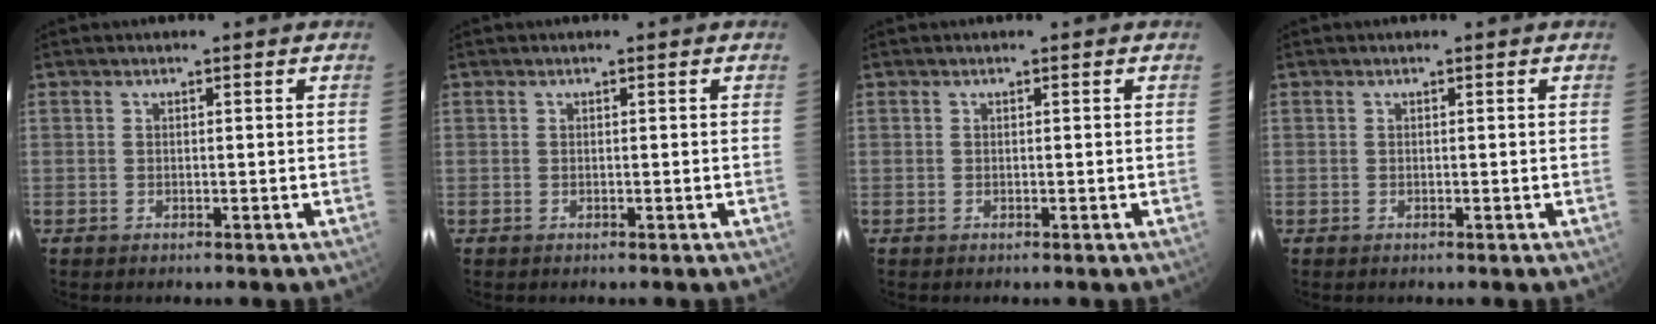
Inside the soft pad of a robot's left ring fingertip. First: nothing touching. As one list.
[{"total": 0.0}, {"total": 0.0}, {"total": 0.0}]